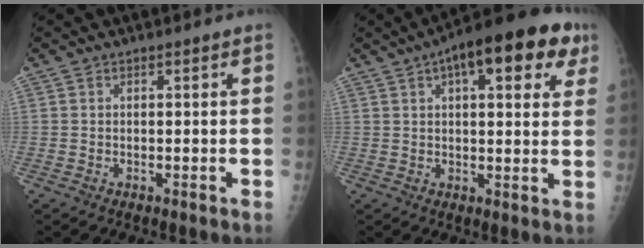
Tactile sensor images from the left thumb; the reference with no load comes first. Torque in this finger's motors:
{"motor_torque": [0.31, 0.28, 0.98, -0.02, 0.01]}